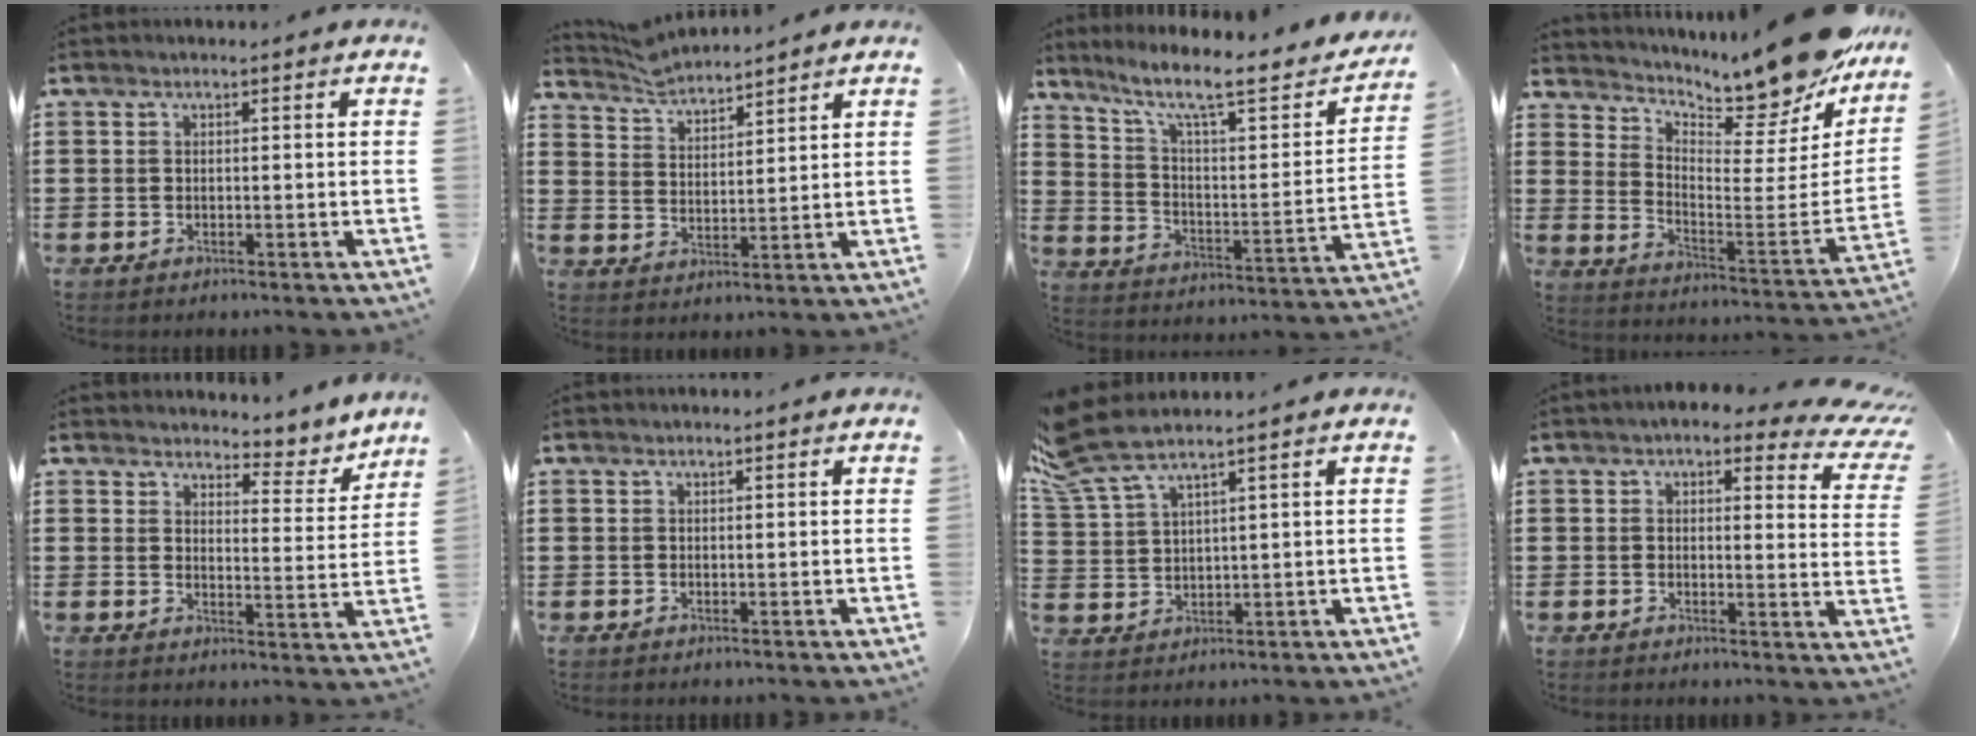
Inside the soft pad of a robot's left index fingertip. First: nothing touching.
{"total": 4.5, "force": [4.5, 0.3, 0.2], "torque": [-0.023, -0.019, 0.082]}
{"total": 8.7, "force": [6.3, 1.6, 5.8], "torque": [-0.122, -0.043, 0.095]}
{"total": 11.4, "force": [10.3, 1.6, 4.7], "torque": [-0.085, -0.091, 0.166]}
{"total": 3.9, "force": [3.8, 0.8, 0.6], "torque": [-0.021, -0.032, 0.059]}
{"total": 0.0}
{"total": 5.6, "force": [4.7, 0.9, 2.9], "torque": [-0.088, -0.019, 0.080]}
{"total": 4.2, "force": [3.0, 1.8, 2.3], "torque": [-0.041, -0.010, 0.049]}